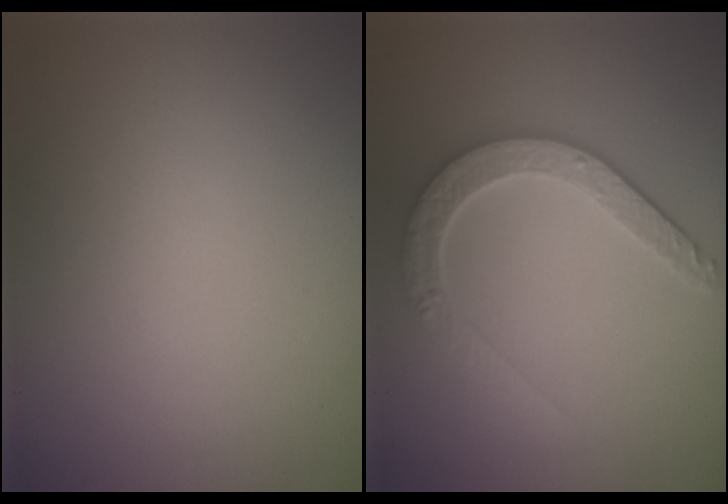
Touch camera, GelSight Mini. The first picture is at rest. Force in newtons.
{"total": 4.2, "press": 3.4, "slide": 2.5}